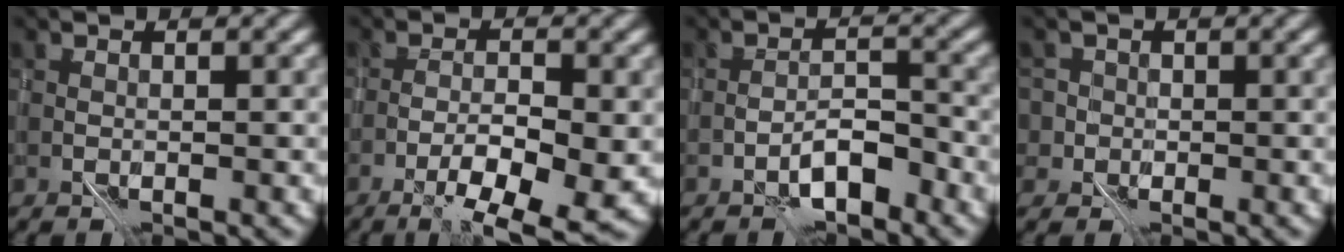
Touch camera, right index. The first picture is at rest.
{"total": 5.1, "force": [-2.5, 0.8, 4.4], "torque": [-0.066, 0.002, -0.040]}
{"total": 3.2, "force": [-2.2, 1.0, 2.1], "torque": [-0.023, 0.011, -0.039]}
{"total": 3.4, "force": [-0.1, 3.3, 1.0], "torque": [0.001, 0.019, -0.029]}